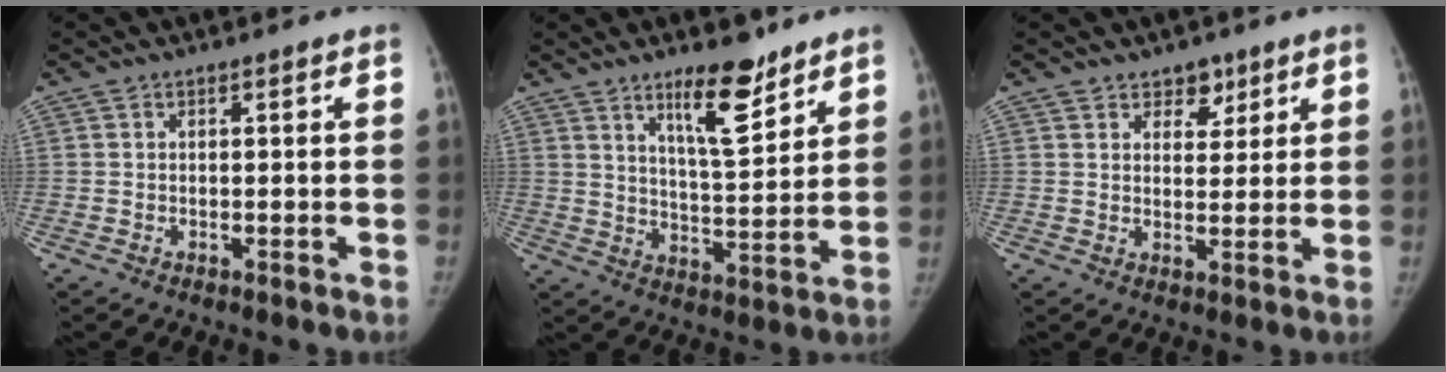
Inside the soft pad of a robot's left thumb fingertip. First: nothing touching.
{"total": 10.7, "force": [7.4, 3.0, 7.2], "torque": [-0.095, -0.057, 0.124]}
{"total": 4.2, "force": [2.8, 2.7, 1.6], "torque": [0.007, -0.017, 0.043]}